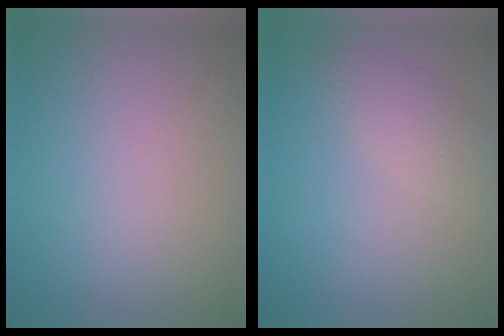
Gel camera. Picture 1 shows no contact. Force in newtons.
{"total": 2.0, "press": 2.0, "slide": 0.2}